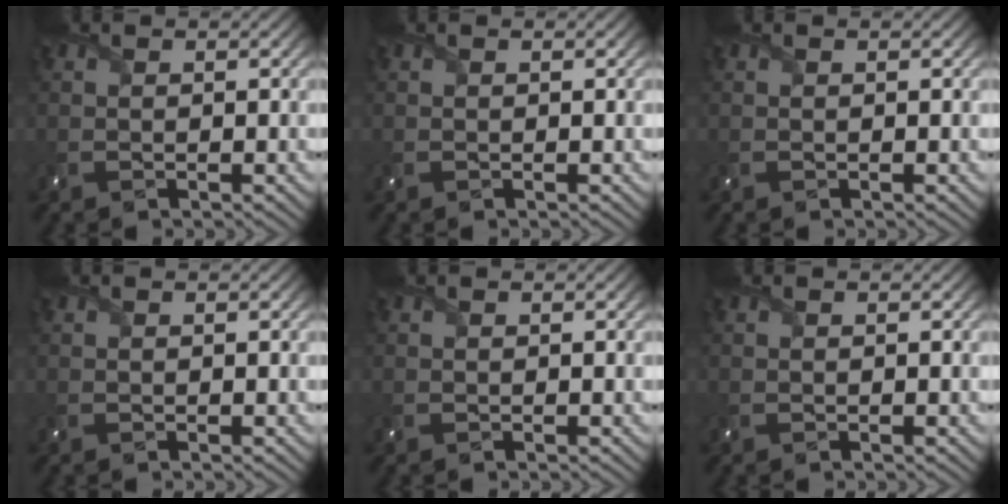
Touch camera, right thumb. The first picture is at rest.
{"total": 0.0}
{"total": 0.0}
{"total": 0.0}
{"total": 0.0}
{"total": 0.0}